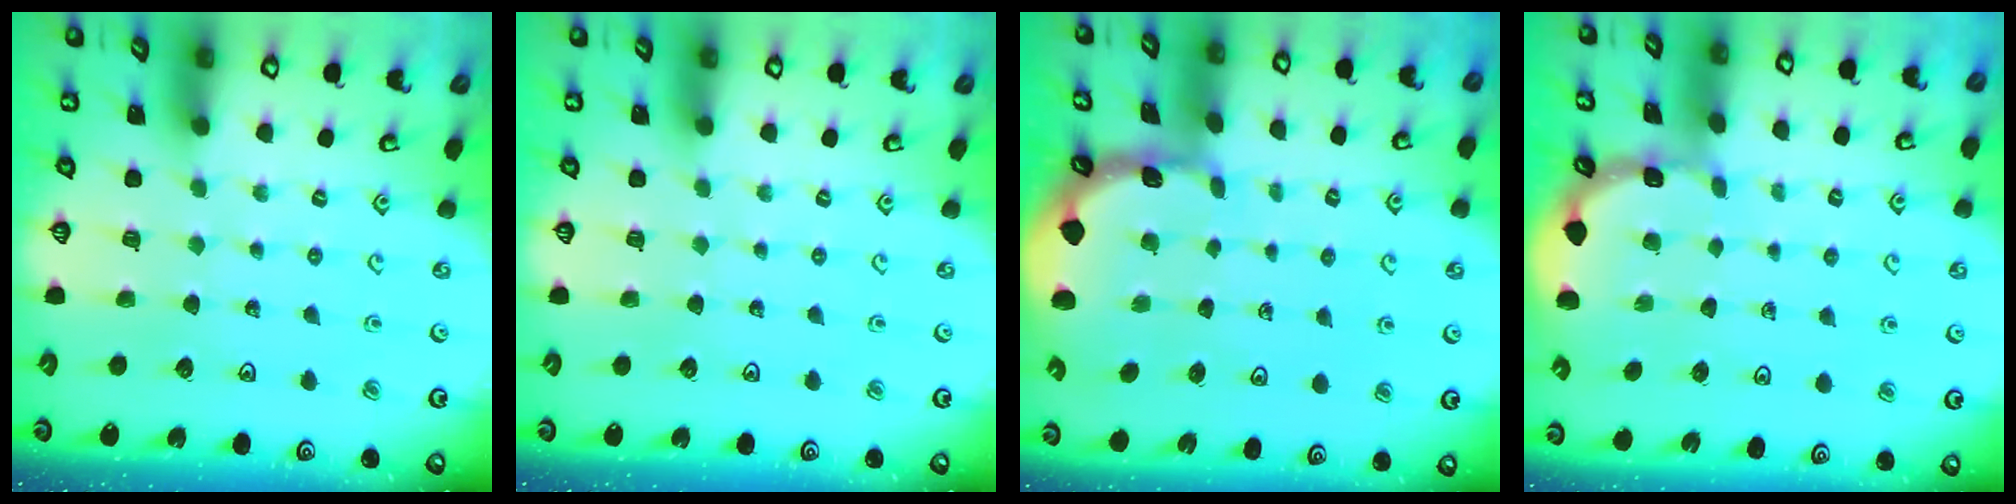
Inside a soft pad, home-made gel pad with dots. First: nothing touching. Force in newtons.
{"total": 0.0}
{"total": 1.1, "press": 1.1, "slide": 0.2}
{"total": 1.1, "press": 1.1, "slide": 0.2}